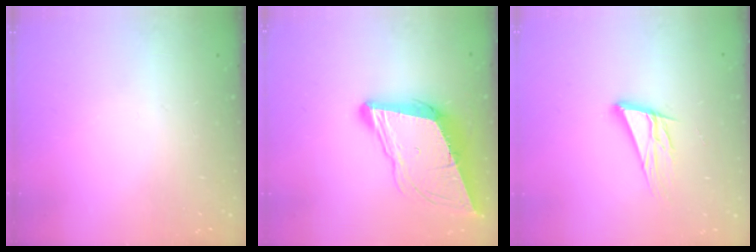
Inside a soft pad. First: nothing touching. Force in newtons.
{"total": 11.1, "press": 10.6, "slide": 3.3}
{"total": 13.6, "press": 13.1, "slide": 3.6}